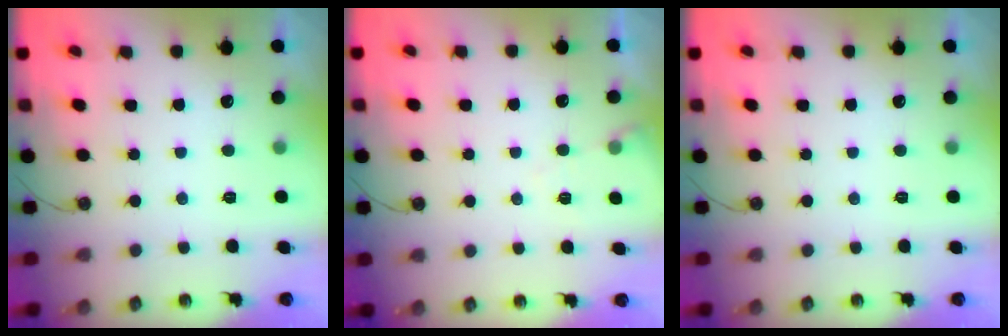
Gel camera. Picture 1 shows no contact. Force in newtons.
{"total": 5.3, "press": 5.3, "slide": 0.7}
{"total": 0.0}